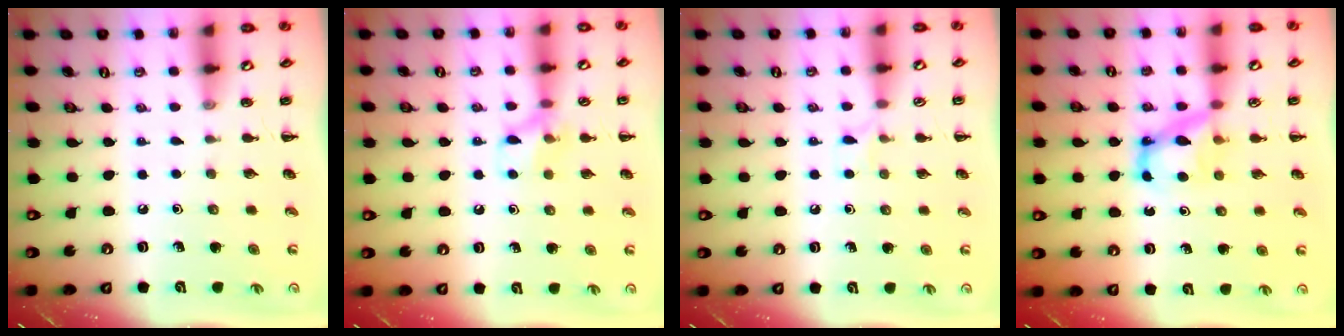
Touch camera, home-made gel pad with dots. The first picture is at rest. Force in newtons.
{"total": 8.6, "press": 8.5, "slide": 1.5}
{"total": 4.9, "press": 4.5, "slide": 1.8}
{"total": 6.3, "press": 6.3, "slide": 0.5}